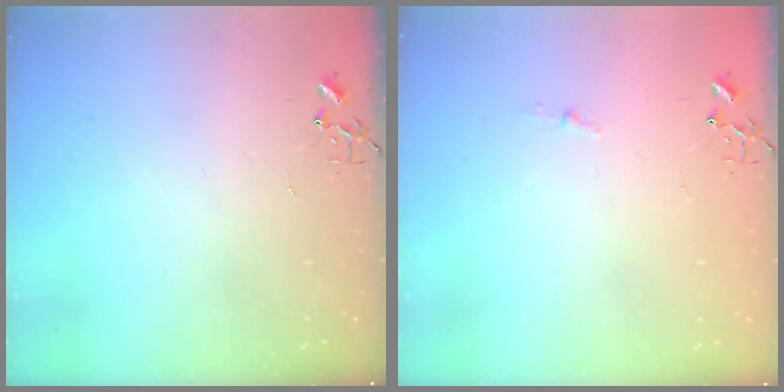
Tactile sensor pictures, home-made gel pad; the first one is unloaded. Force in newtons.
{"total": 3.1, "press": 3.1, "slide": 0.4}